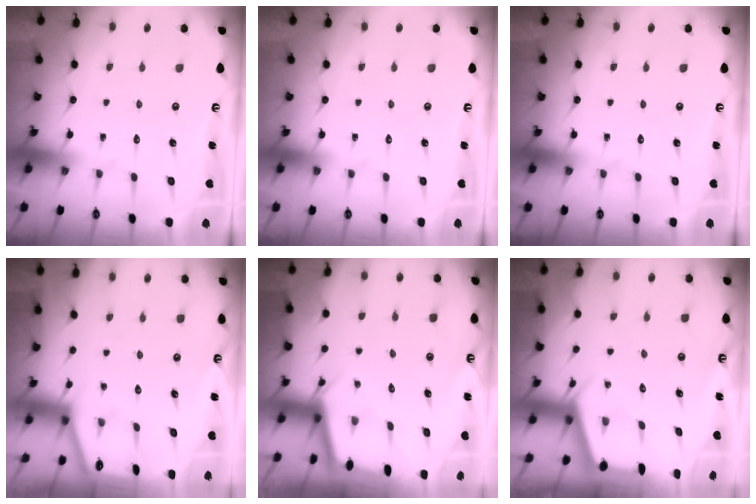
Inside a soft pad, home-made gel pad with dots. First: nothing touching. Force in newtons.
{"total": 0.0}
{"total": 0.0}
{"total": 1.2, "press": 1.1, "slide": 0.1}
{"total": 2.3, "press": 2.3, "slide": 0.1}
{"total": 2.4, "press": 2.3, "slide": 0.3}